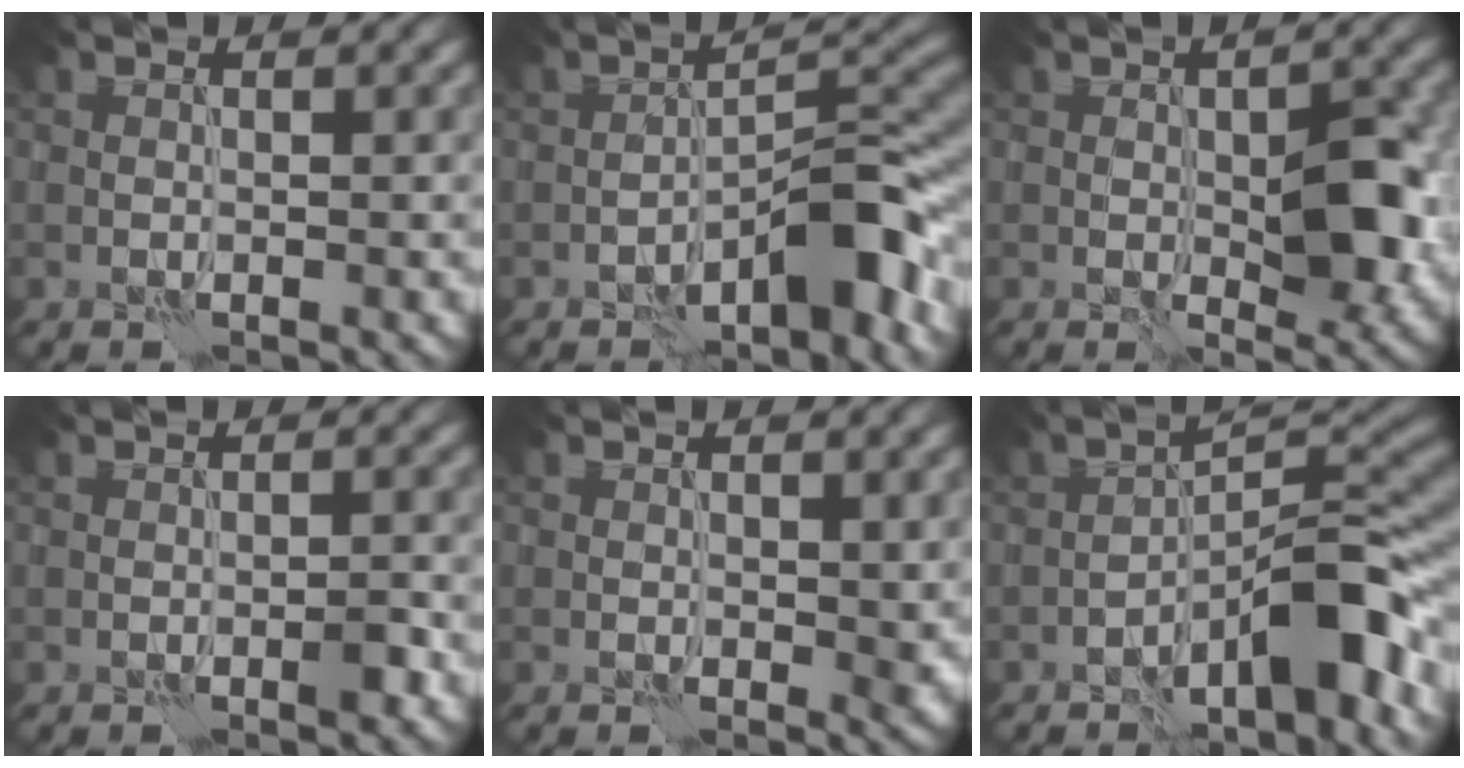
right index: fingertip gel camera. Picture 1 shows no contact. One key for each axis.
{"total": 7.9, "fx": -4.8, "fy": 2.6, "fz": 5.7, "tx": -0.068, "ty": 0.026, "tz": -0.082}
{"total": 5.9, "fx": -0.7, "fy": 3.0, "fz": 5.0, "tx": -0.075, "ty": -0.001, "tz": -0.006}
{"total": 1.3, "fx": -0.7, "fy": 0.3, "fz": 1.1, "tx": -0.017, "ty": 0.002, "tz": -0.012}
{"total": 1.3, "fx": 0.3, "fy": 0.8, "fz": 1.0, "tx": -0.009, "ty": -0.003, "tz": 0.007}
{"total": 9.3, "fx": -5.1, "fy": 3.0, "fz": 7.2, "tx": -0.092, "ty": 0.030, "tz": -0.092}